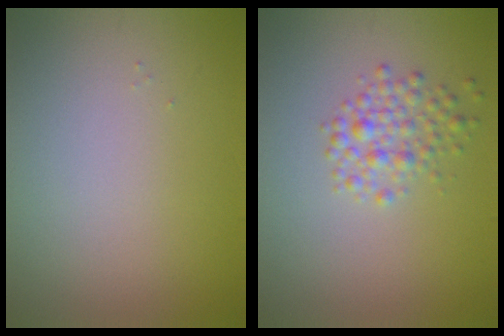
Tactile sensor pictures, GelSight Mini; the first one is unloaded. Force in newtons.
{"total": 2.4, "press": 2.4, "slide": 0.1}